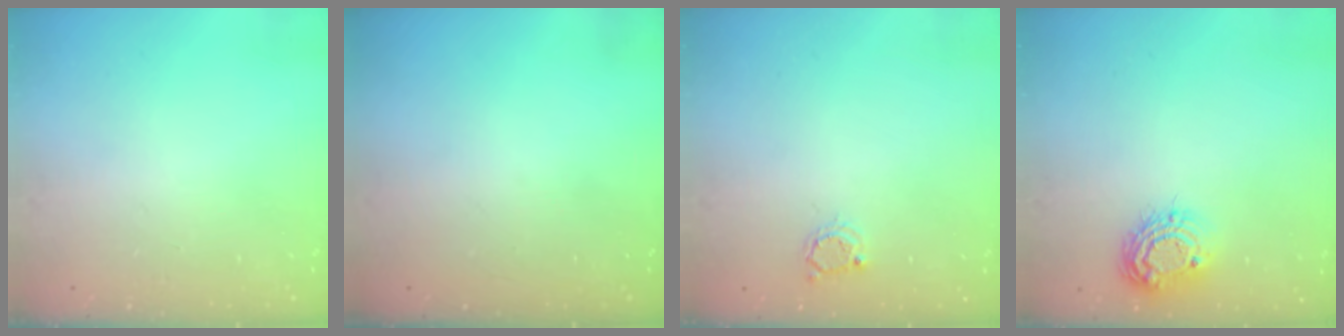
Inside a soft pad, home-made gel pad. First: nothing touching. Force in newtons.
{"total": 0.0}
{"total": 2.5, "press": 2.5, "slide": 0.3}
{"total": 9.4, "press": 9.4, "slide": 0.9}